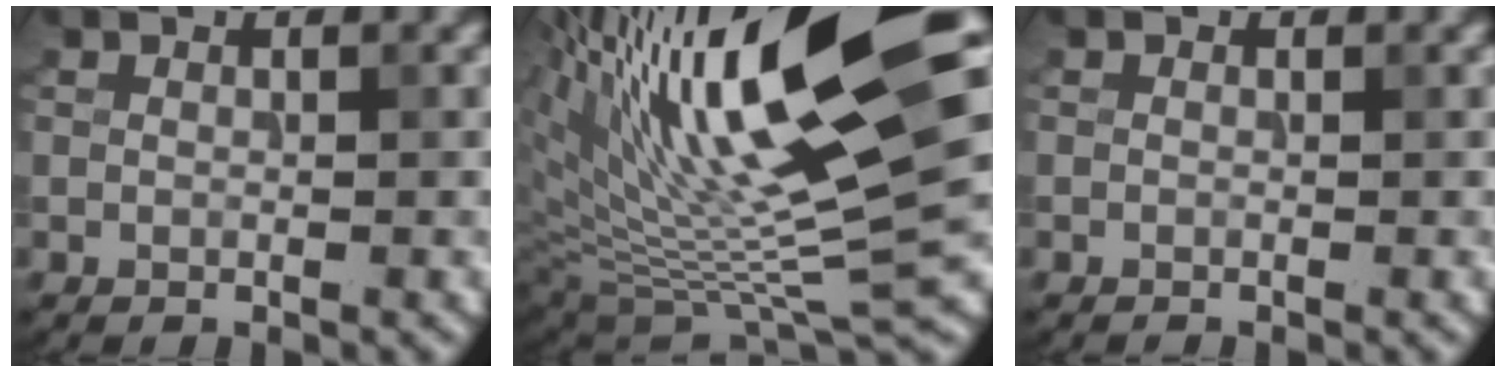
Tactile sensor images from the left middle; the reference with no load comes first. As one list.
[{"total": 17.0, "force": [6.5, 3.8, 15.2], "torque": [-0.257, 0.001, 0.111]}, {"total": 0.0}]